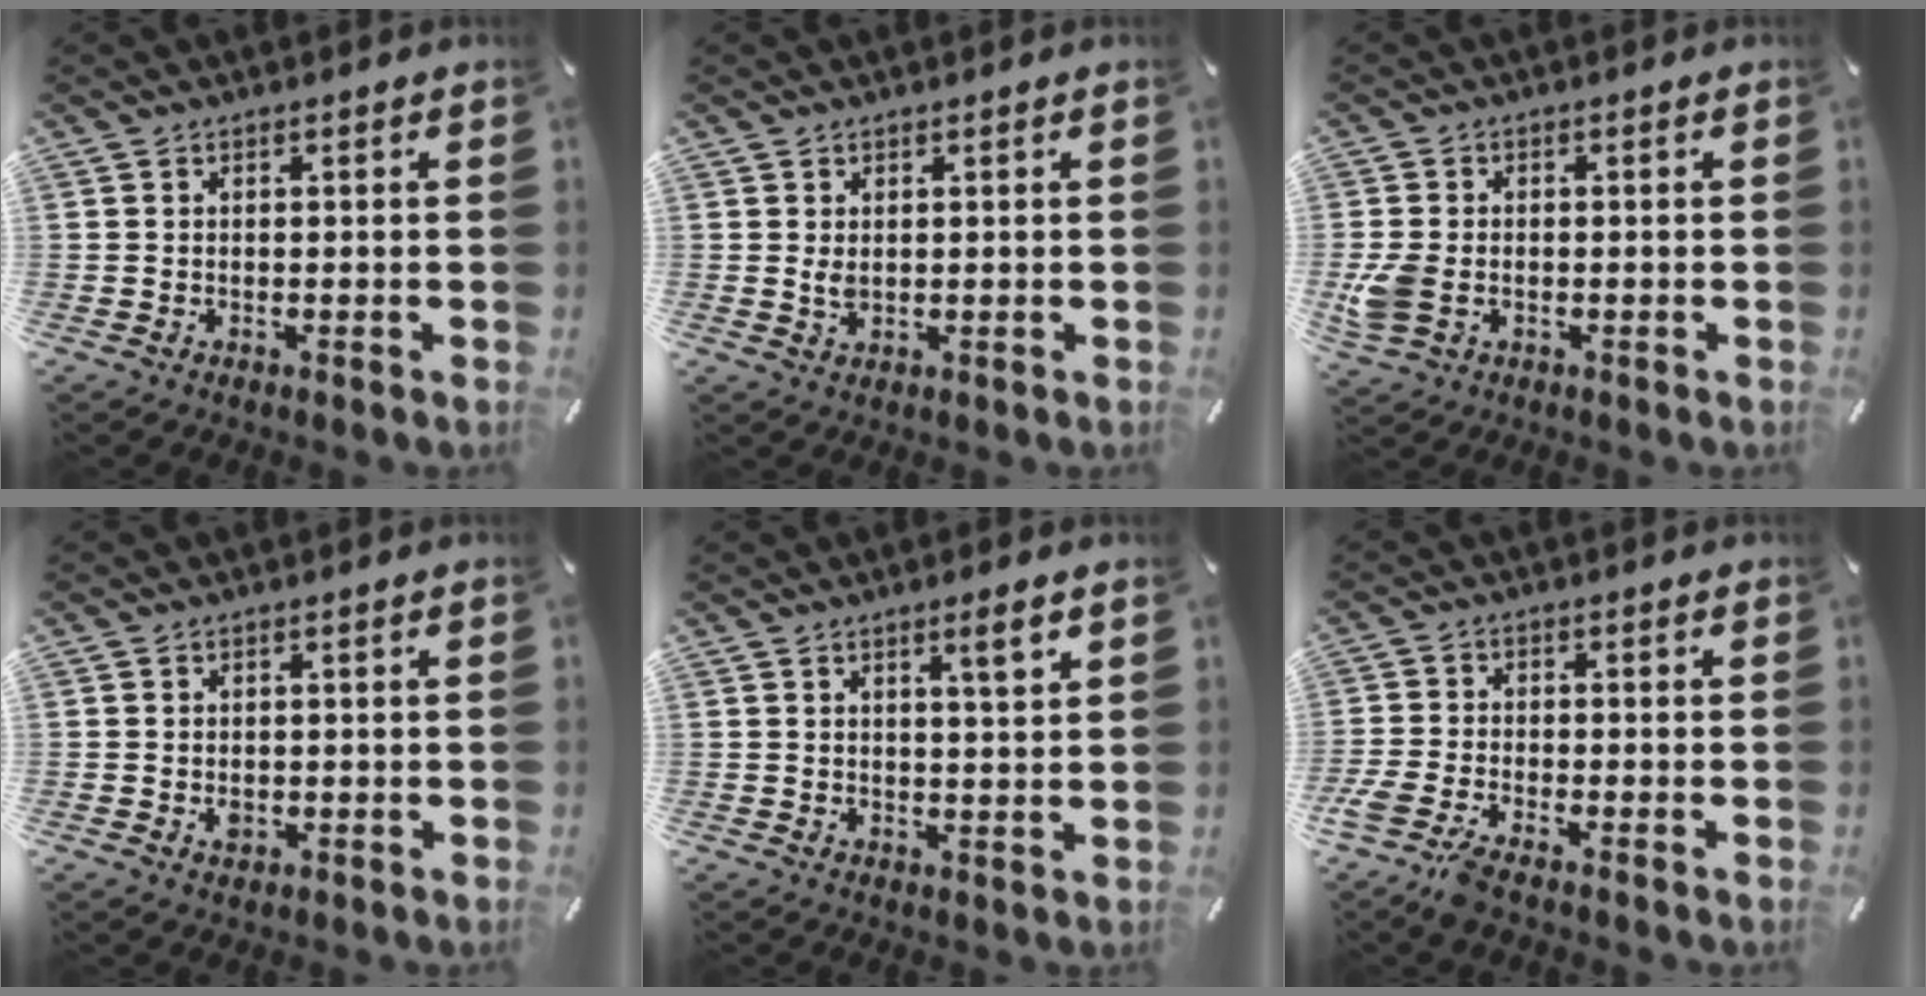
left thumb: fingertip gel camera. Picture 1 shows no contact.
{"total": 1.9, "force": [0.4, 1.0, 1.5], "torque": [-0.033, 0.001, 0.006]}
{"total": 5.6, "force": [-1.0, 4.0, 3.8], "torque": [-0.090, 0.002, -0.018]}
{"total": 1.7, "force": [-0.3, 1.3, 0.9], "torque": [-0.019, 0.003, -0.005]}
{"total": 4.9, "force": [2.6, 0.5, 4.0], "torque": [-0.068, -0.007, 0.040]}
{"total": 4.9, "force": [-4.1, 0.8, 2.7], "torque": [-0.075, -0.005, -0.081]}